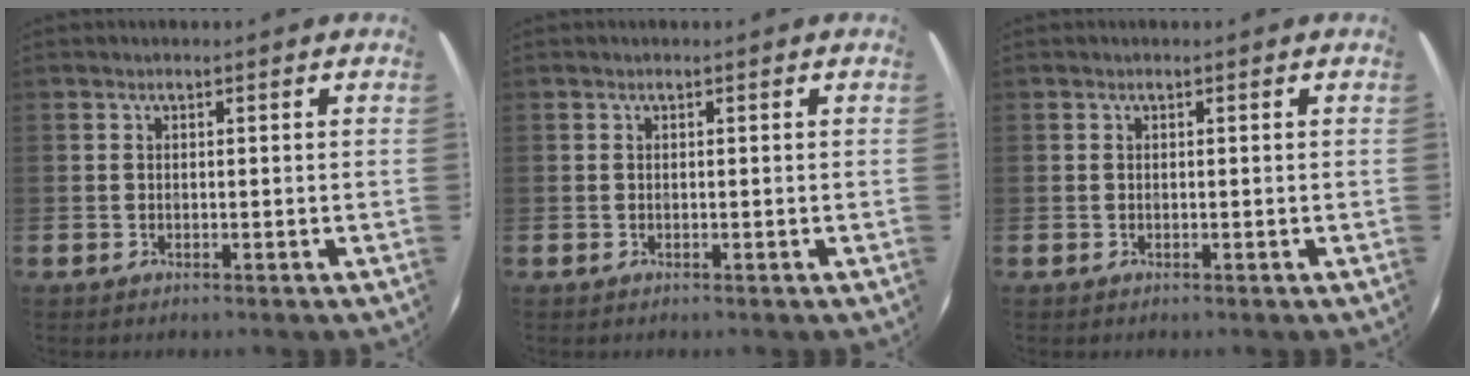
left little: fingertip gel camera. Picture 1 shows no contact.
{"total": 0.0}
{"total": 0.0}